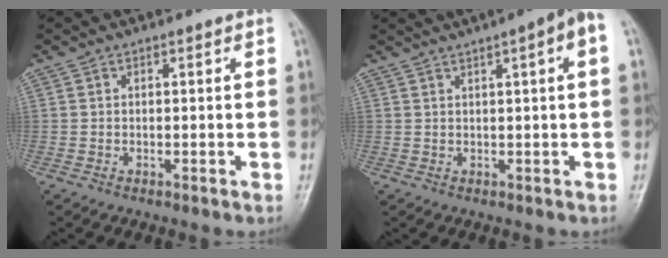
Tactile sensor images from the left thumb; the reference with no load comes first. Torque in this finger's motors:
{"motor_torque": [3.26, -0.68, 1.38, -1.38, 0.27]}